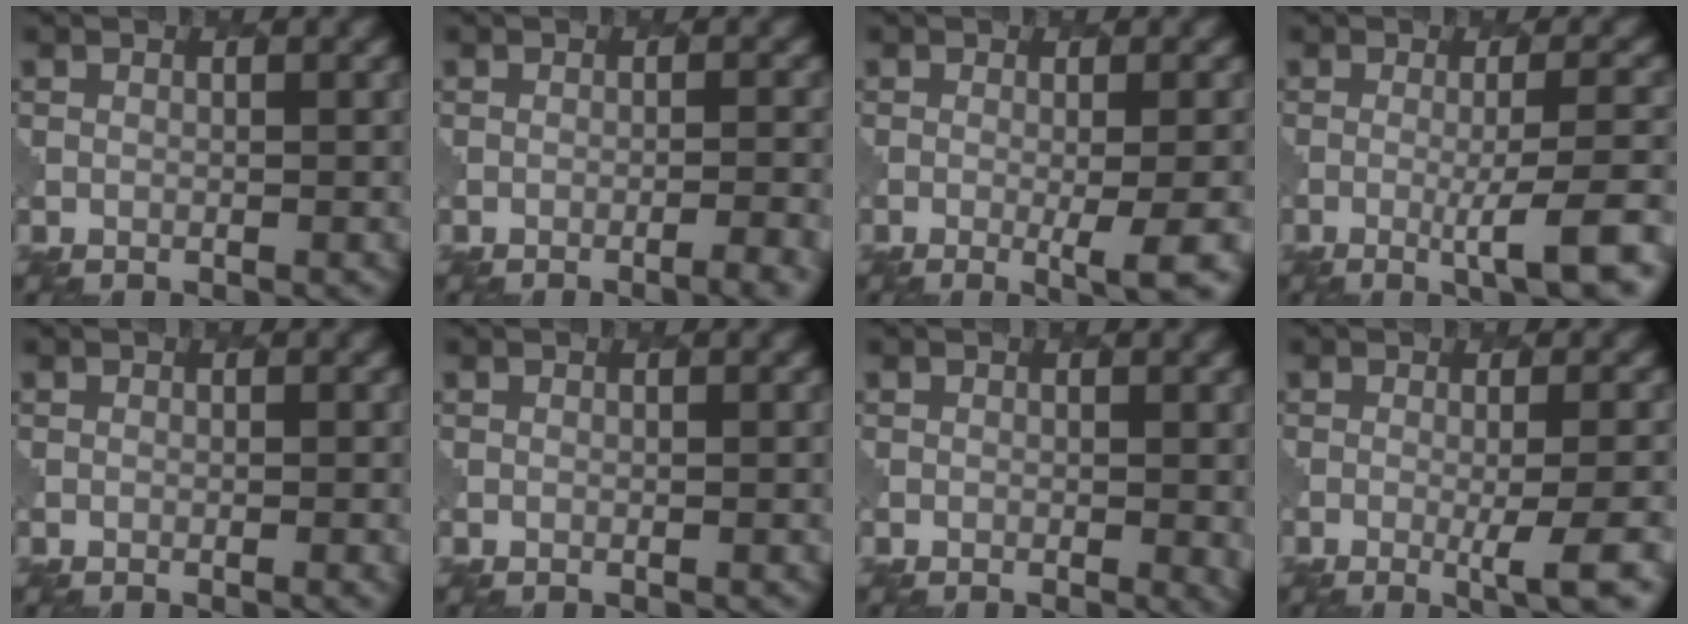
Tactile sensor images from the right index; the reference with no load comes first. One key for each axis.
{"total": 3.7, "fx": -2.4, "fy": 0.9, "fz": 2.6, "tx": -0.020, "ty": 0.016, "tz": -0.035}
{"total": 4.7, "fx": -1.1, "fy": 1.0, "fz": 4.5, "tx": -0.062, "ty": -0.004, "tz": -0.015}
{"total": 5.2, "fx": -1.6, "fy": 0.6, "fz": 4.9, "tx": -0.071, "ty": 0.003, "tz": -0.034}
{"total": 0.8, "fx": -0.2, "fy": 0.2, "fz": 0.7, "tx": -0.007, "ty": 0.002, "tz": -0.003}
{"total": 0.0}
{"total": 1.7, "fx": -0.3, "fy": 0.6, "fz": 1.6, "tx": -0.023, "ty": -0.004, "tz": -0.002}
{"total": 4.3, "fx": -1.1, "fy": 0.8, "fz": 4.1, "tx": -0.056, "ty": -0.001, "tz": -0.020}